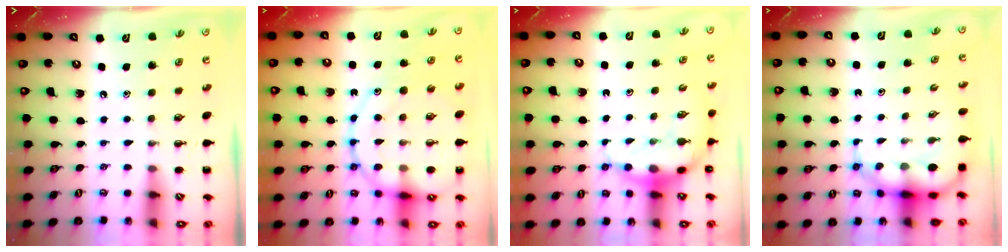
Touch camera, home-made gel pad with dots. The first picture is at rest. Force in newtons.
{"total": 18.3, "press": 18.2, "slide": 2.1}
{"total": 7.7, "press": 7.5, "slide": 1.7}
{"total": 7.9, "press": 7.5, "slide": 2.2}